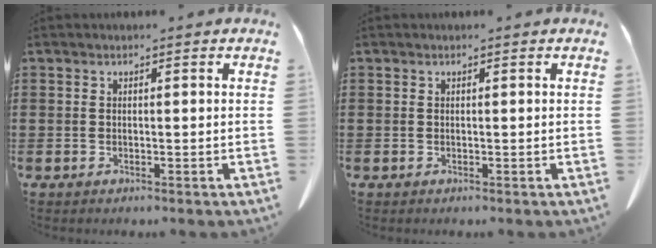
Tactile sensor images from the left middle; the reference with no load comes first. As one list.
[{"total": 0.0}]